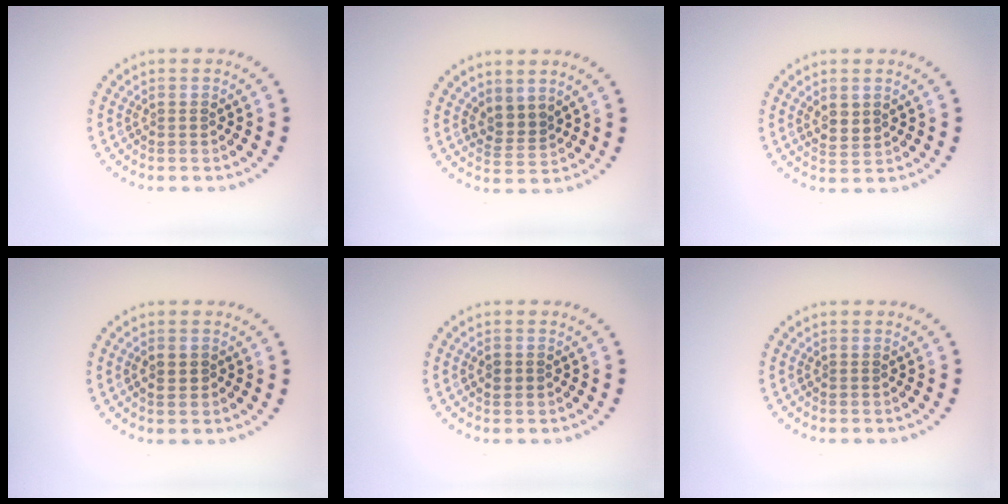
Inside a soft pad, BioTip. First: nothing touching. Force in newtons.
{"total": 2.0, "press": 1.3, "slide": 1.6}
{"total": 1.8, "press": 1.5, "slide": 0.9}
{"total": 1.0, "press": 0.9, "slide": 0.3}
{"total": 1.2, "press": 1.1, "slide": 0.2}
{"total": 0.0}